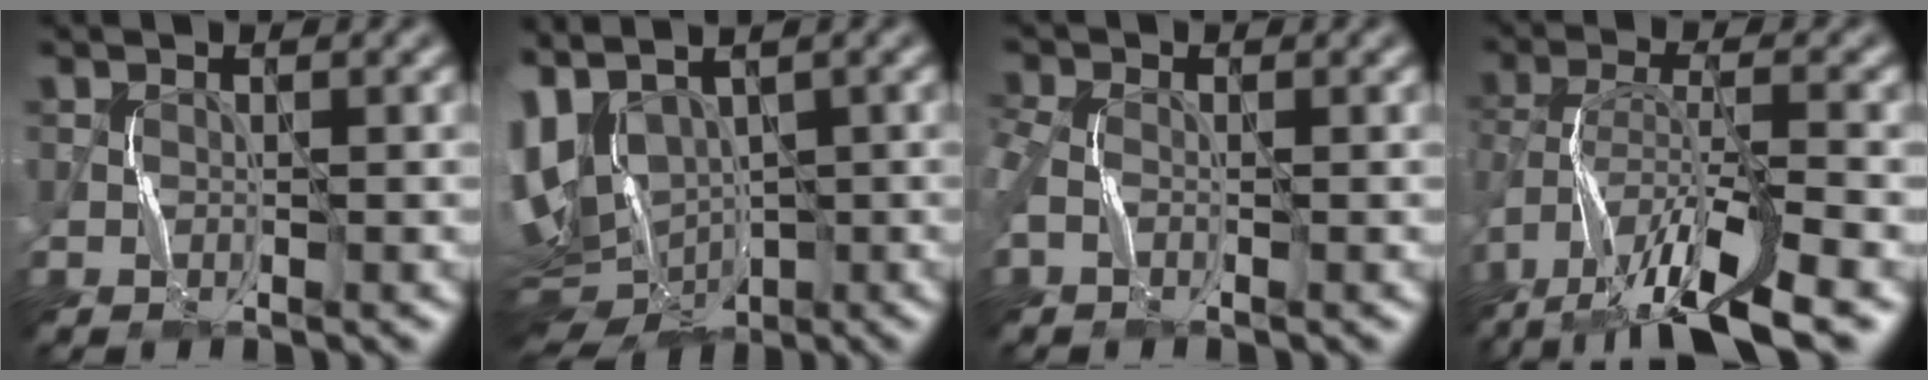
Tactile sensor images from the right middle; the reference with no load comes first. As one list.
[{"total": 9.8, "force": [-0.9, 5.3, 8.1], "torque": [-0.165, -0.012, 0.019]}, {"total": 2.7, "force": [-0.5, 1.8, 1.9], "torque": [-0.060, -0.001, -0.020]}, {"total": 11.5, "force": [-8.0, 3.0, 7.6], "torque": [-0.149, 0.001, -0.141]}]